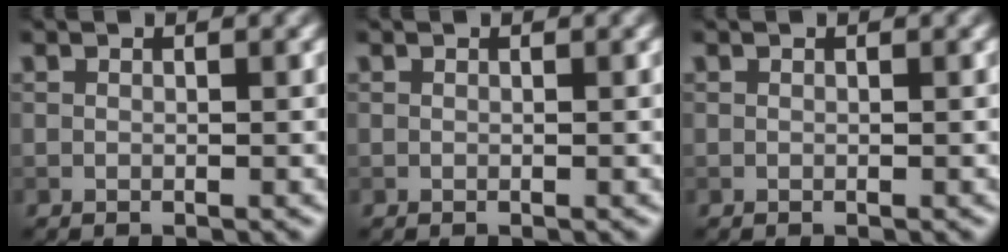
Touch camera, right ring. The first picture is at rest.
{"total": 0.0}
{"total": 0.0}